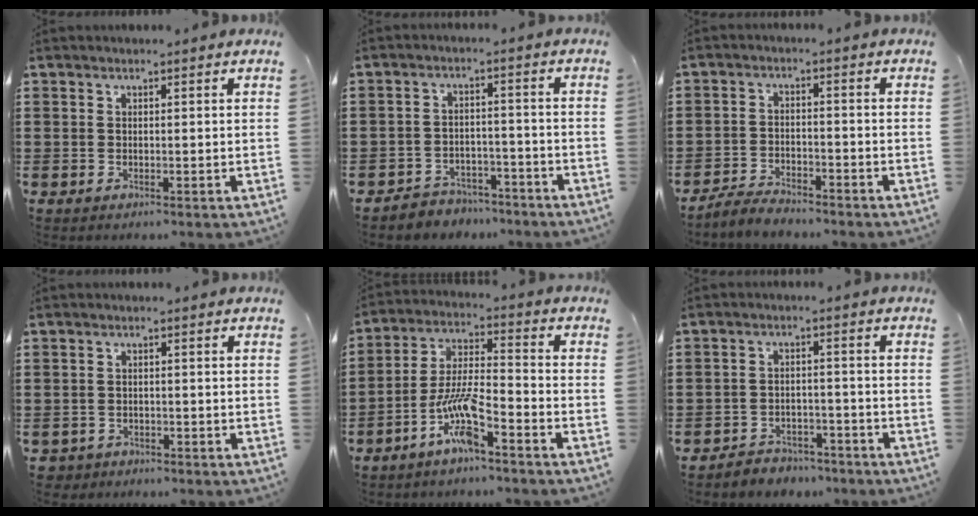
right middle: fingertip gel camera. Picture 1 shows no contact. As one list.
[{"total": 3.9, "force": [-3.8, 1.0, -0.2], "torque": [-0.005, 0.004, -0.082]}, {"total": 3.4, "force": [-3.3, 0.6, 0.4], "torque": [-0.012, 0.010, -0.071]}, {"total": 1.8, "force": [-1.6, 0.8, -0.2], "torque": [-0.005, 0.001, -0.038]}, {"total": 8.6, "force": [-5.5, 1.6, 6.5], "torque": [-0.146, -0.007, -0.107]}, {"total": 3.6, "force": [-3.5, 0.8, -0.2], "torque": [-0.004, 0.004, -0.076]}]